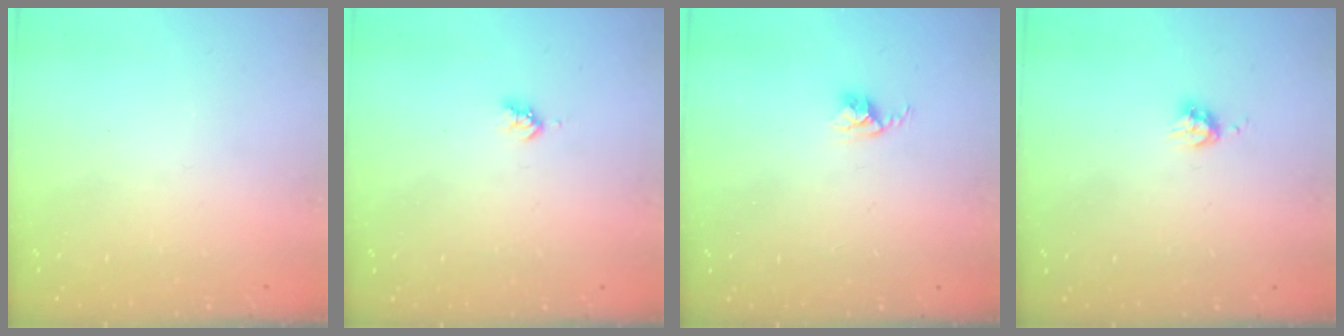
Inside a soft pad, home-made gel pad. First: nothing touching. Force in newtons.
{"total": 3.0, "press": 3.0, "slide": 0.4}
{"total": 2.8, "press": 2.7, "slide": 0.4}
{"total": 4.0, "press": 3.9, "slide": 0.6}